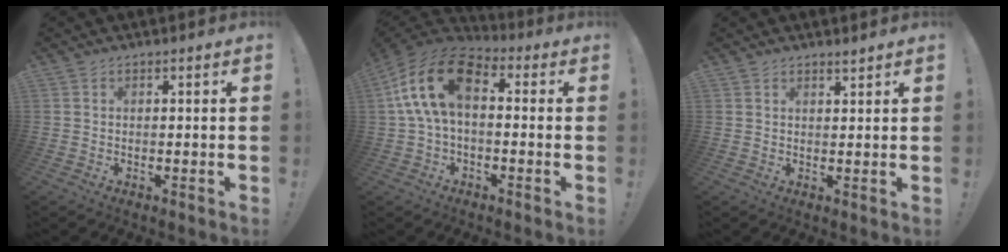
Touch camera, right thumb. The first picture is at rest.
{"total": 15.2, "force": [3.4, 8.5, 12.1], "torque": [-0.226, 0.003, 0.066]}
{"total": 1.5, "force": [1.4, 0.3, 0.5], "torque": [-0.002, -0.009, 0.025]}